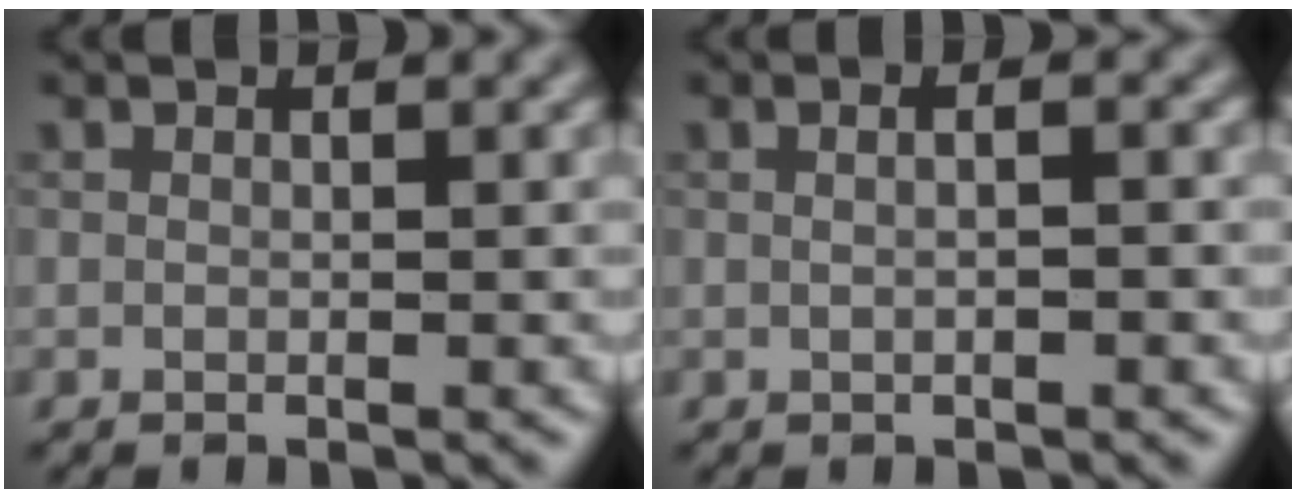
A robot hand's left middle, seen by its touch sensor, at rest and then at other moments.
{"total": 3.8, "force": [1.1, 2.0, 3.0], "torque": [-0.021, 0.038, -0.022]}